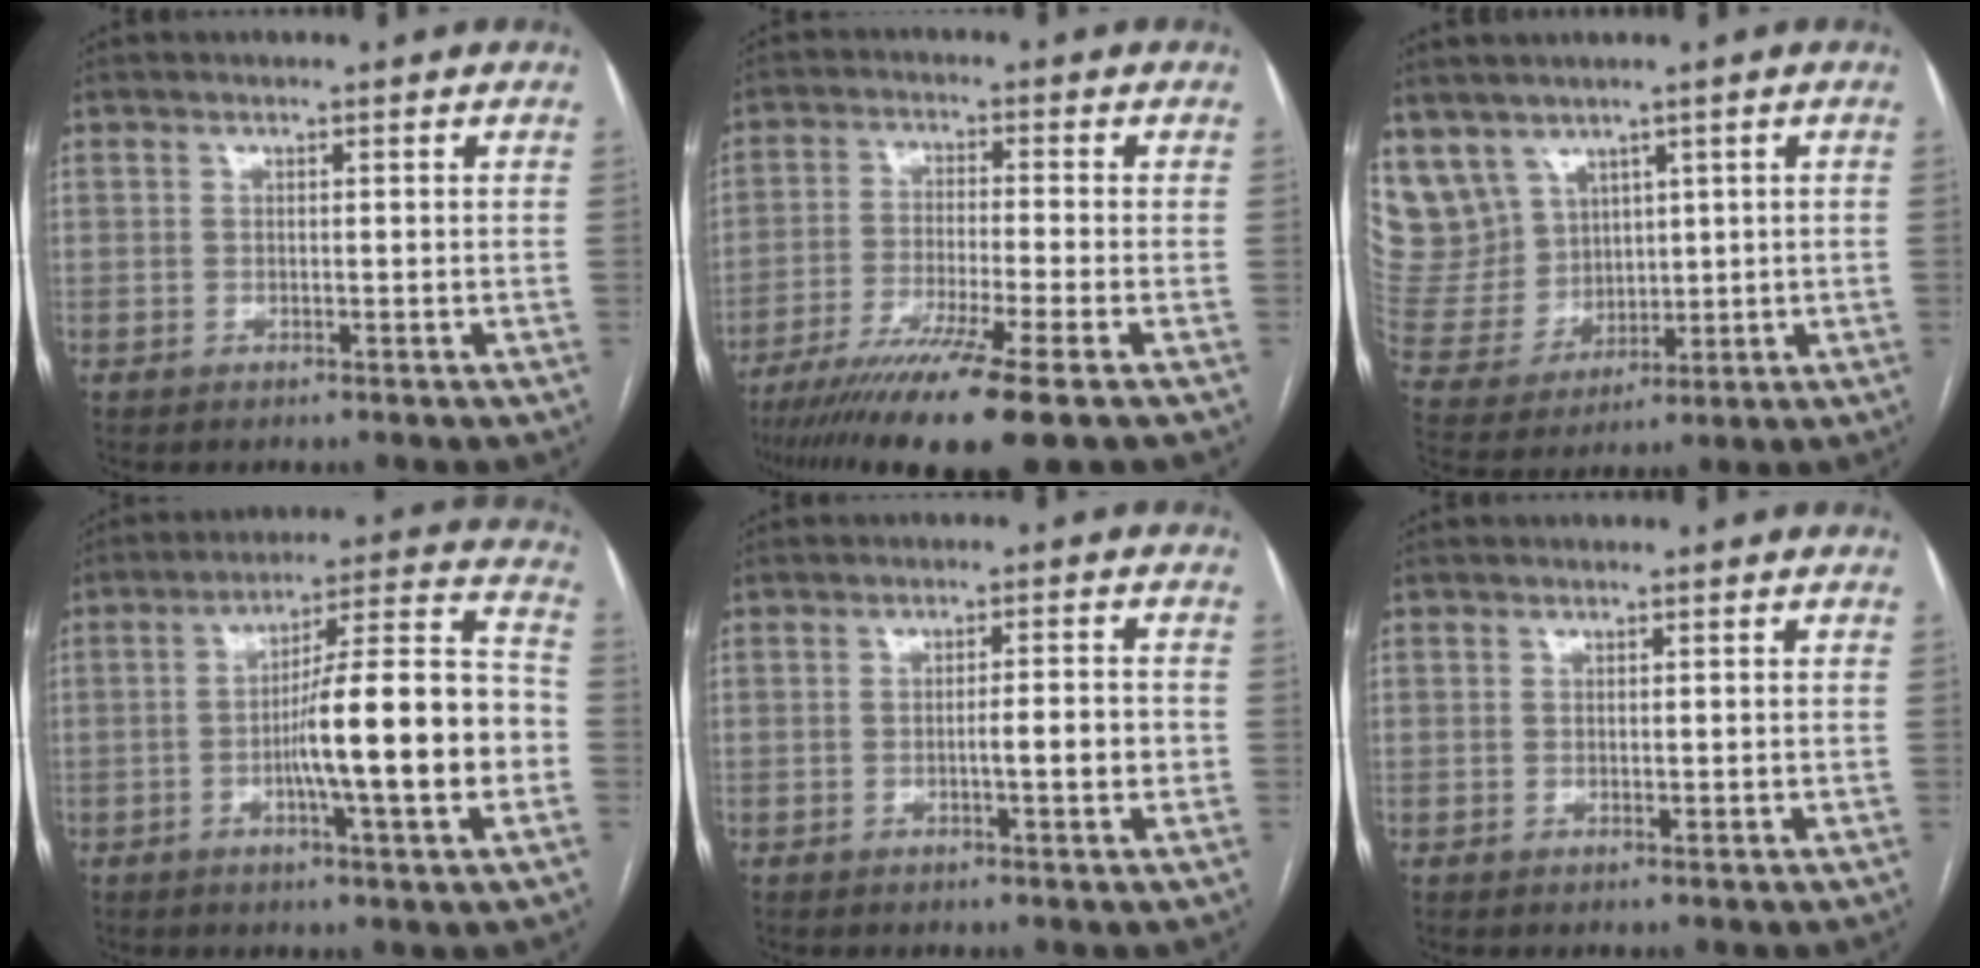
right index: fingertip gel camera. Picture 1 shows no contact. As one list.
[{"total": 13.4, "force": [-9.2, -0.9, 9.7], "torque": [-0.175, -0.038, -0.152]}, {"total": 10.9, "force": [6.6, 8.5, 1.7], "torque": [-0.061, 0.043, 0.161]}, {"total": 17.1, "force": [-3.6, 1.1, 16.7], "torque": [-0.254, 0.017, -0.055]}, {"total": 4.4, "force": [-0.9, 0.5, 4.3], "torque": [-0.065, 0.002, -0.011]}, {"total": 0.7, "force": [0.1, 0.5, 0.6], "torque": [-0.008, -0.002, 0.004]}]